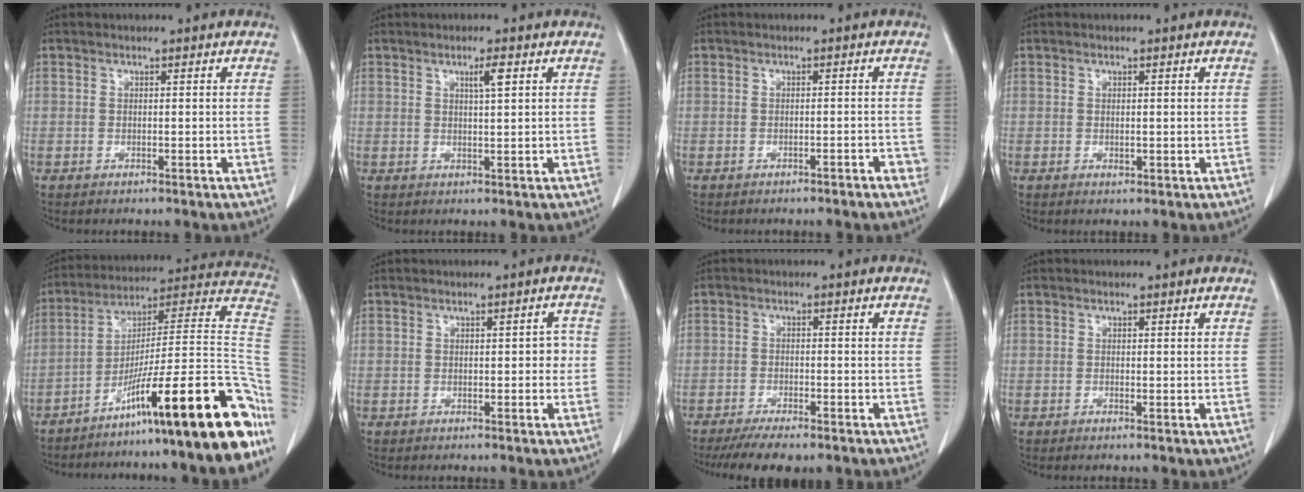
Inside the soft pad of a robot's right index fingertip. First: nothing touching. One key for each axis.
{"total": 2.3, "fx": 1.1, "fy": 0.0, "fz": 2.0, "tx": -0.032, "ty": 0.001, "tz": 0.017}
{"total": 1.5, "fx": -1.0, "fy": 0.4, "fz": 1.0, "tx": -0.010, "ty": 0.004, "tz": -0.010}
{"total": 0.9, "fx": -0.2, "fy": 0.4, "fz": 0.8, "tx": -0.019, "ty": -0.003, "tz": -0.001}
{"total": 28.2, "fx": -16.0, "fy": 1.0, "fz": 23.2, "tx": -0.225, "ty": 0.033, "tz": -0.254}
{"total": 2.0, "fx": 0.0, "fy": 1.1, "fz": 1.7, "tx": -0.010, "ty": 0.013, "tz": -0.001}
{"total": 7.5, "fx": -5.9, "fy": 2.1, "fz": 4.1, "tx": -0.055, "ty": -0.010, "tz": -0.091}
{"total": 0.0}